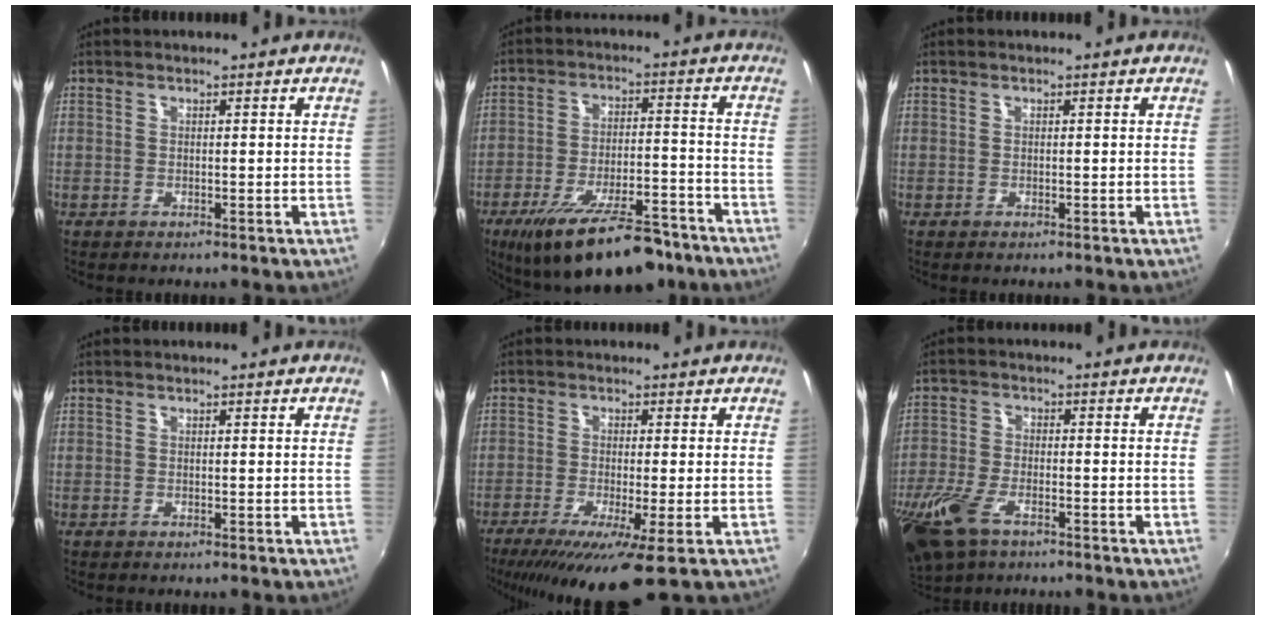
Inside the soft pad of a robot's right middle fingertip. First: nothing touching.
{"total": 19.5, "force": [-14.2, 6.3, 11.9], "torque": [-0.207, -0.029, -0.205]}
{"total": 0.0}
{"total": 0.0}
{"total": 10.9, "force": [-6.2, 1.2, 9.0], "torque": [-0.182, -0.042, -0.104]}
{"total": 13.5, "force": [-7.9, 6.7, 8.7], "torque": [-0.222, -0.038, -0.154]}